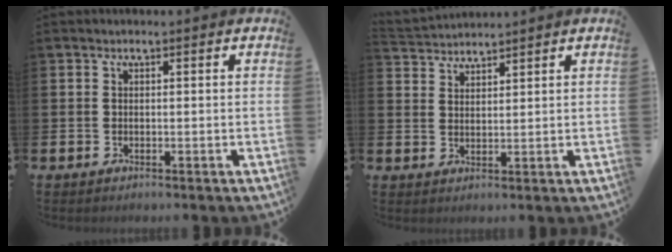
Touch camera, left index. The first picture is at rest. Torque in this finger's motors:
{"motor_torque": [-0.02, 0.02, -0.44, -0.05]}